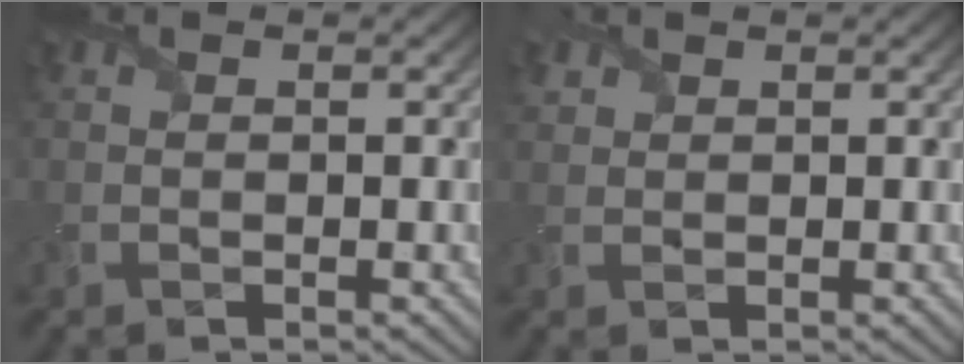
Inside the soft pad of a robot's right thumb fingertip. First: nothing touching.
{"total": 1.5, "force": [1.1, 1.0, 0.2], "torque": [-0.009, 0.004, 0.022]}